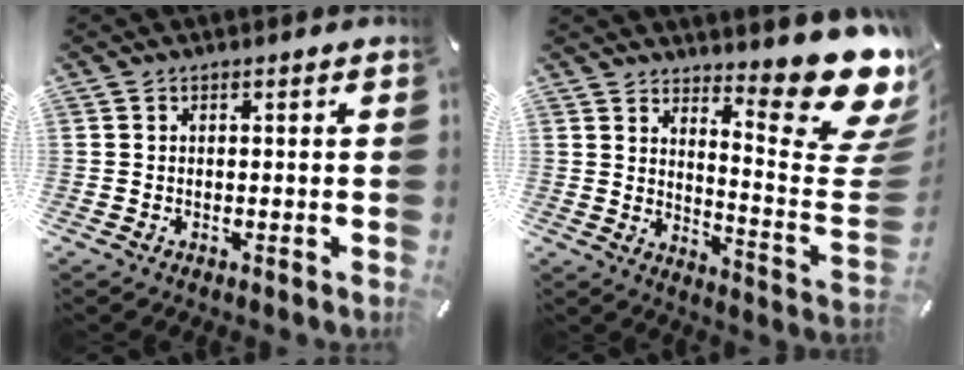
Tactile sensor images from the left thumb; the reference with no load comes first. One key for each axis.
{"total": 18.5, "fx": 13.2, "fy": 4.7, "fz": 12.1, "tx": -0.149, "ty": -0.120, "tz": 0.214}